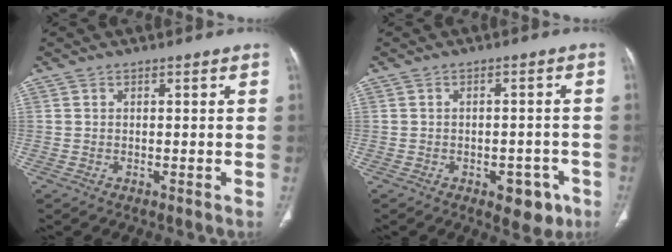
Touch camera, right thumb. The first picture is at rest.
{"total": 6.2, "force": [-3.1, 3.5, 4.0], "torque": [-0.026, 0.017, -0.033]}